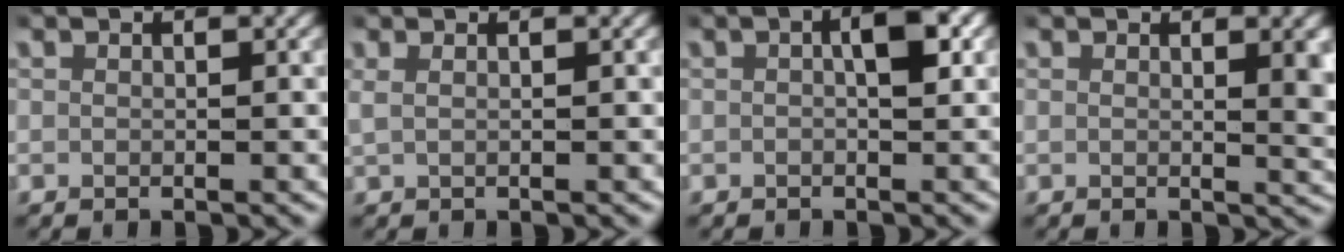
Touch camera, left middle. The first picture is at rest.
{"total": 1.0, "force": [0.5, 0.3, 0.9], "torque": [-0.024, 0.003, 0.009]}
{"total": 3.2, "force": [0.4, 1.1, 2.9], "torque": [-0.043, 0.007, 0.005]}
{"total": 2.5, "force": [0.8, 0.3, 2.4], "torque": [-0.025, -0.009, 0.012]}